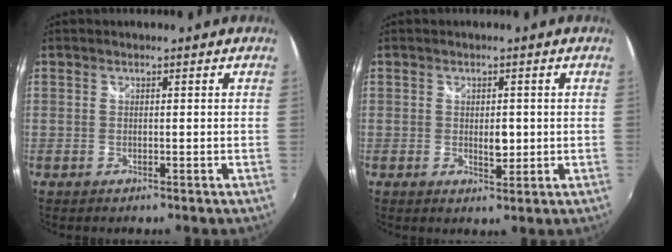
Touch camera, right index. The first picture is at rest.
{"total": 3.0, "force": [-0.2, 1.7, 2.5], "torque": [-0.038, -0.005, -0.001]}